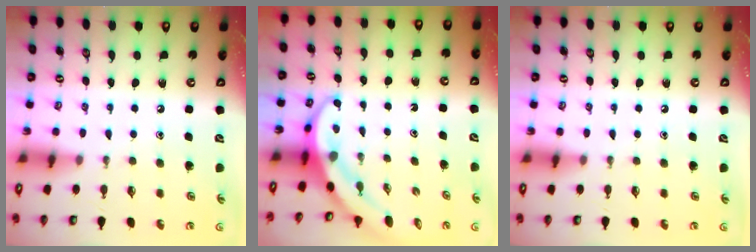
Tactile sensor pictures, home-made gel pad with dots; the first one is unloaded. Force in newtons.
{"total": 3.8, "press": 3.8, "slide": 0.7}
{"total": 0.0}